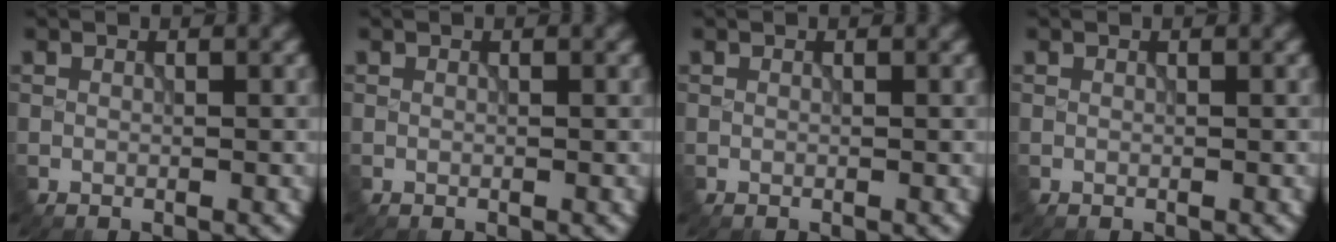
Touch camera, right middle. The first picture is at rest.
{"total": 0.0}
{"total": 0.0}
{"total": 0.0}